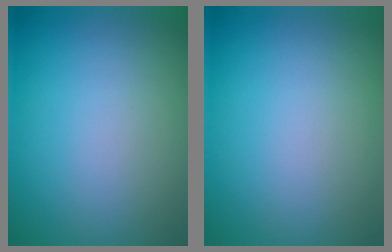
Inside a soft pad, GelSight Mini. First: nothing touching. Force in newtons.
{"total": 0.0}